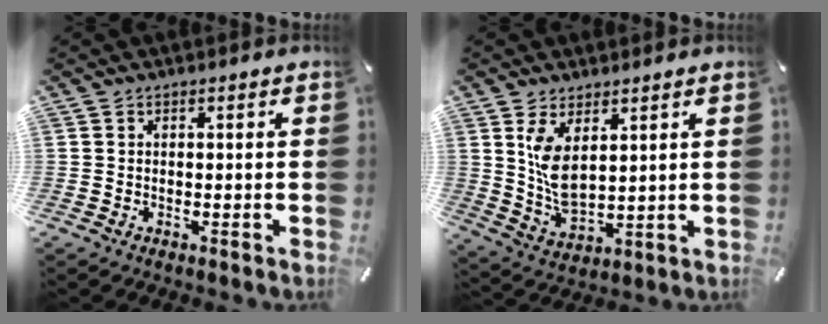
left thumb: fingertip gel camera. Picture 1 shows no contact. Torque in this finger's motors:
{"motor_torque": [1.57, 1.51, 1.15, -0.59, 0.26]}